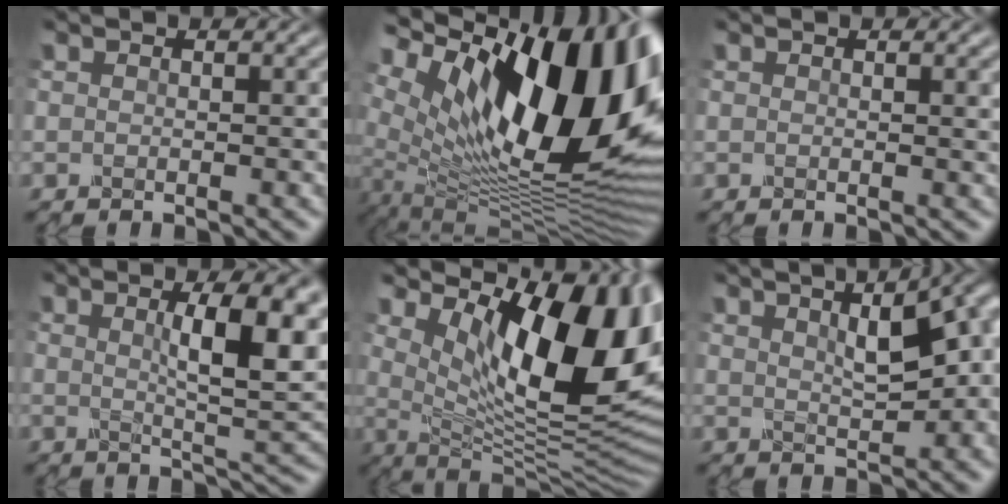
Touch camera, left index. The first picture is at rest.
{"total": 18.5, "force": [6.1, 8.5, 15.3], "torque": [-0.239, 0.015, 0.100]}
{"total": 0.9, "force": [0.4, 0.2, 0.8], "torque": [-0.006, 0.002, 0.004]}
{"total": 8.7, "force": [2.3, 2.2, 8.1], "torque": [-0.104, 0.004, 0.037]}
{"total": 15.4, "force": [5.2, 6.8, 12.8], "torque": [-0.168, -0.010, 0.090]}
{"total": 8.5, "force": [3.2, 3.4, 7.1], "torque": [-0.074, 0.026, 0.046]}